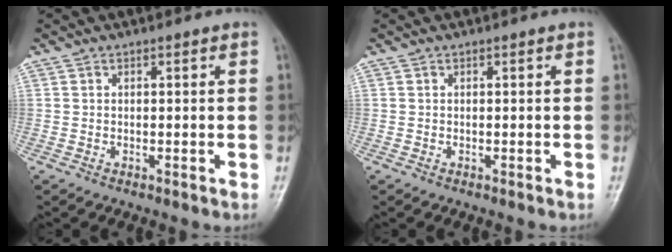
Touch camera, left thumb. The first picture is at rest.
{"total": 0.0}